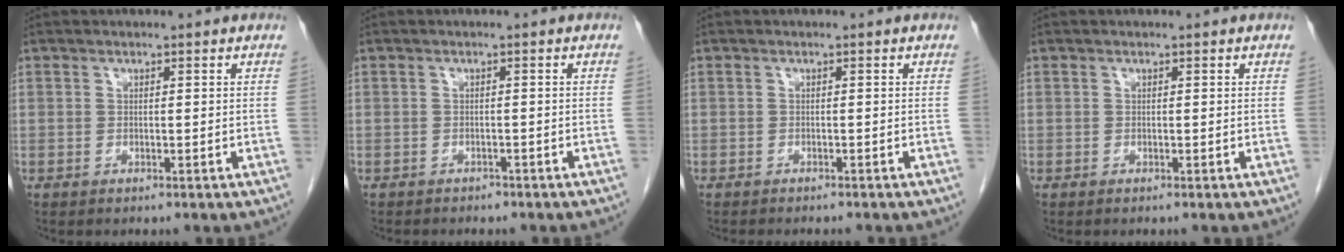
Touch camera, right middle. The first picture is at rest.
{"total": 2.4, "force": [-2.0, 1.1, 0.7], "torque": [-0.016, 0.000, -0.019]}
{"total": 3.5, "force": [-3.1, 0.7, 1.4], "torque": [-0.020, -0.007, -0.037]}
{"total": 0.0}